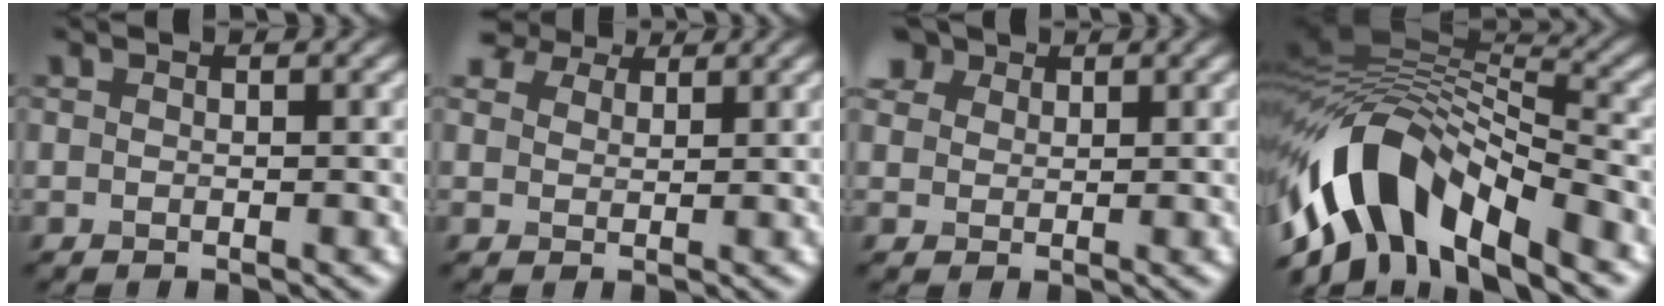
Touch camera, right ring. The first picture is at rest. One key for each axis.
{"total": 5.9, "fx": 4.6, "fy": 2.9, "fz": 2.3, "tx": -0.064, "ty": 0.007, "tz": 0.079}
{"total": 5.6, "fx": 3.5, "fy": 3.6, "fz": 2.5, "tx": -0.077, "ty": 0.012, "tz": 0.059}
{"total": 11.2, "fx": -5.1, "fy": 5.5, "fz": 8.3, "tx": -0.143, "ty": 0.024, "tz": -0.100}